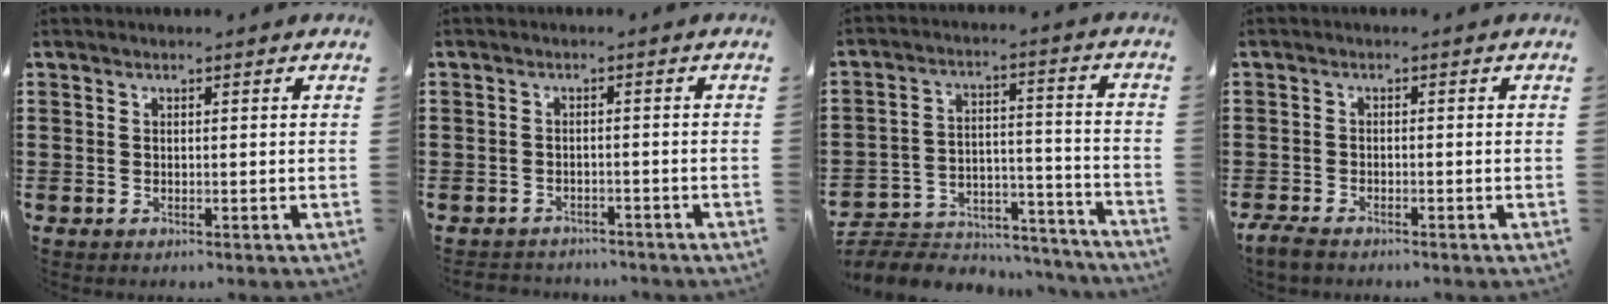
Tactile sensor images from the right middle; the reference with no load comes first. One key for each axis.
{"total": 2.1, "fx": -2.0, "fy": 0.5, "fz": -0.3, "tx": -0.001, "ty": 0.001, "tz": -0.047}
{"total": 6.0, "fx": -5.7, "fy": 1.7, "fz": 0.7, "tx": -0.015, "ty": 0.013, "tz": -0.117}
{"total": 2.1, "fx": -1.8, "fy": 0.6, "fz": 1.0, "tx": -0.034, "ty": -0.002, "tz": -0.039}